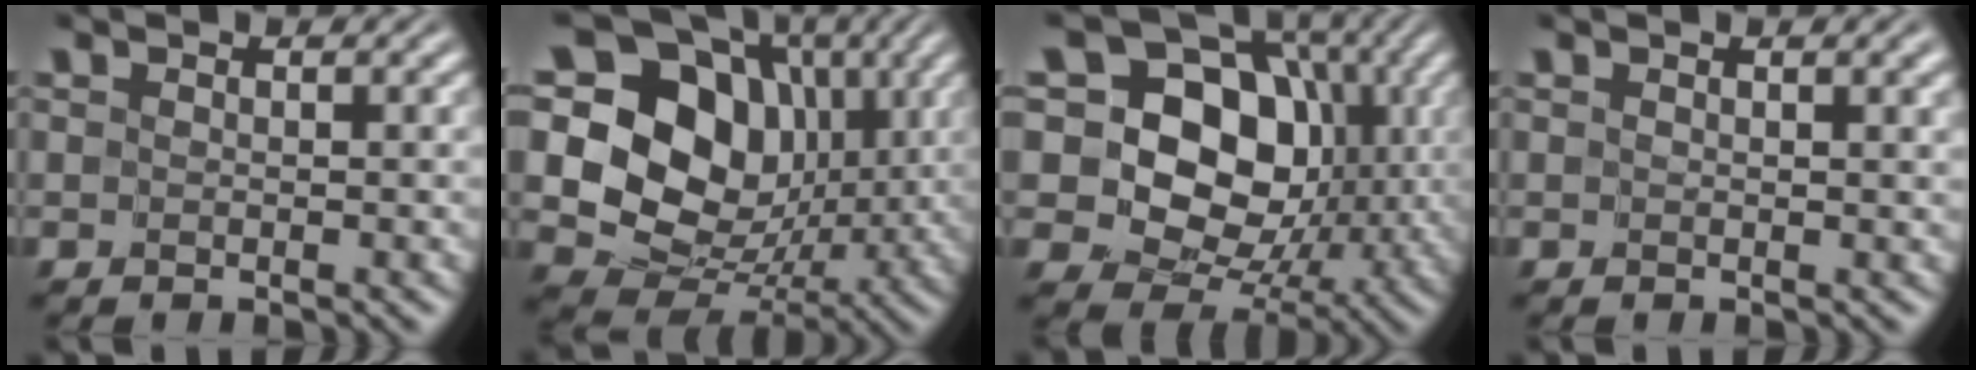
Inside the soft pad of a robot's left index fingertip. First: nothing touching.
{"total": 13.4, "force": [2.7, 10.8, 7.3], "torque": [-0.114, 0.014, 0.035]}
{"total": 14.6, "force": [2.8, 11.6, 8.3], "torque": [-0.150, 0.038, 0.035]}
{"total": 2.6, "force": [1.3, 0.8, 2.2], "torque": [-0.022, 0.002, 0.010]}